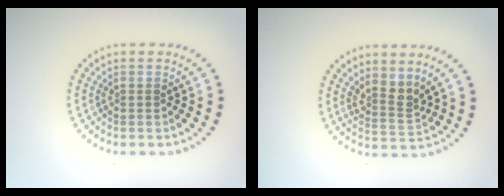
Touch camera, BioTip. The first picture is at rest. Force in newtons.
{"total": 2.4, "press": 1.8, "slide": 1.6}